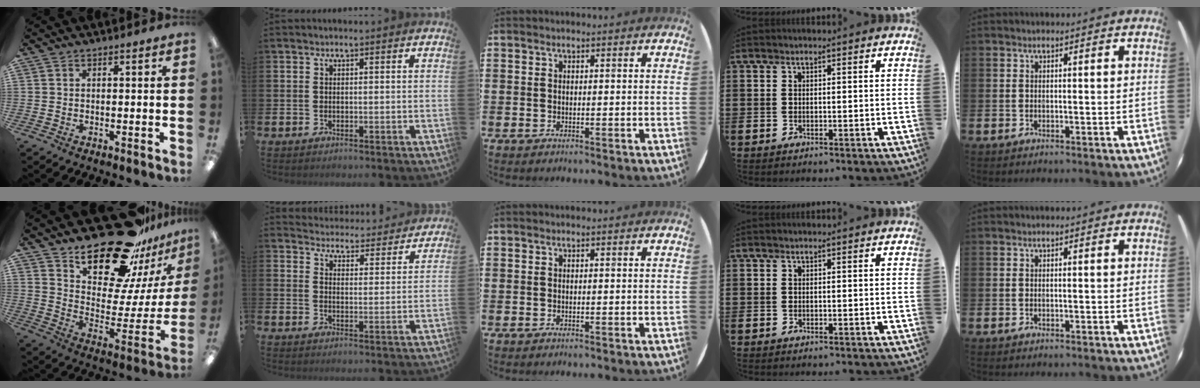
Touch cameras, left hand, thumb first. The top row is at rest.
{"thumb": {"total": 25.1, "force": [18.7, 10.5, 12.9], "torque": [-0.184, -0.129, 0.319]}, "index": {"total": 4.5, "force": [4.5, 0.7, -0.1], "torque": [-0.012, -0.042, 0.074]}}